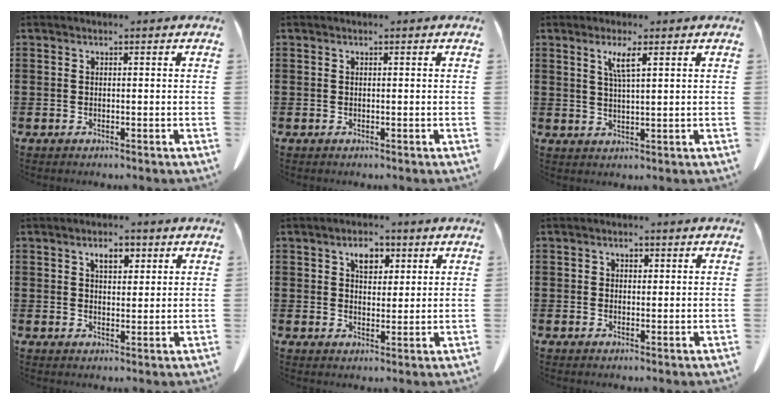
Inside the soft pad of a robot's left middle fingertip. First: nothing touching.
{"total": 0.0}
{"total": 3.5, "force": [1.8, 0.3, 3.0], "torque": [-0.065, 0.001, 0.029]}
{"total": 3.4, "force": [1.9, 1.6, 2.3], "torque": [-0.034, 0.002, 0.030]}
{"total": 4.3, "force": [2.3, 2.4, 2.7], "torque": [-0.046, 0.005, 0.037]}
{"total": 1.2, "force": [0.5, 0.9, 0.6], "torque": [-0.007, 0.002, 0.006]}